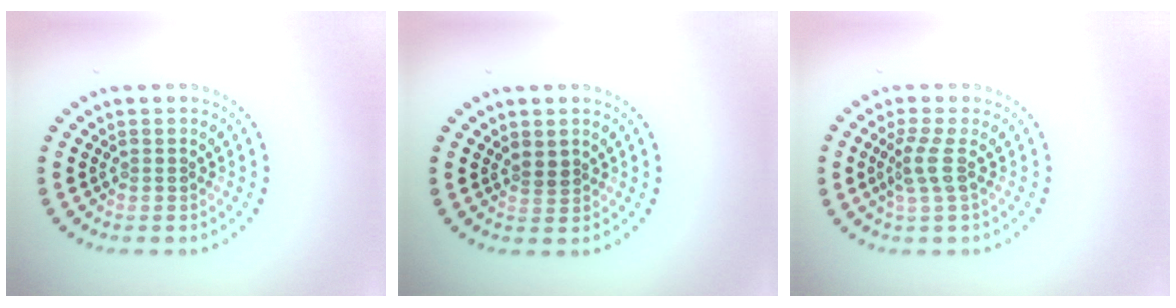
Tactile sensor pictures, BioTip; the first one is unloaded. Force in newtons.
{"total": 1.2, "press": 0.9, "slide": 0.8}
{"total": 2.4, "press": 1.6, "slide": 1.8}